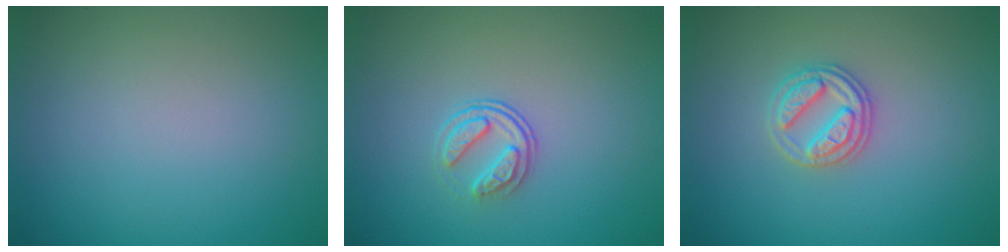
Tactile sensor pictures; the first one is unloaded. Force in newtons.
{"total": 2.3, "press": 1.7, "slide": 1.6}
{"total": 2.7, "press": 2.7, "slide": 0.5}